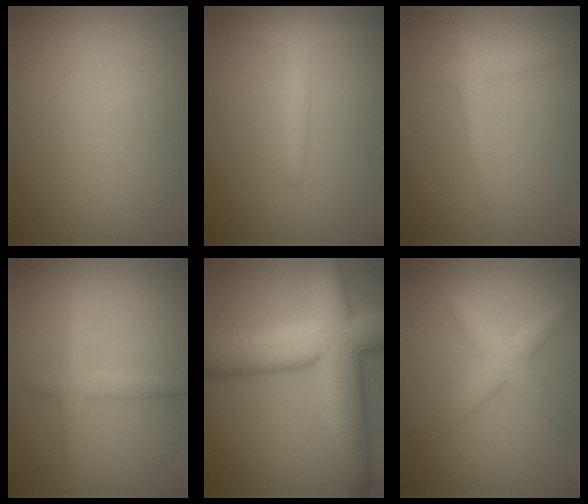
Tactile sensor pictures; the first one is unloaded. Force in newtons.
{"total": 2.6, "press": 2.6, "slide": 0.2}
{"total": 1.8, "press": 1.8, "slide": 0.1}
{"total": 1.9, "press": 1.9, "slide": 0.2}
{"total": 11.6, "press": 11.6, "slide": 1.0}
{"total": 2.9, "press": 2.9, "slide": 0.1}